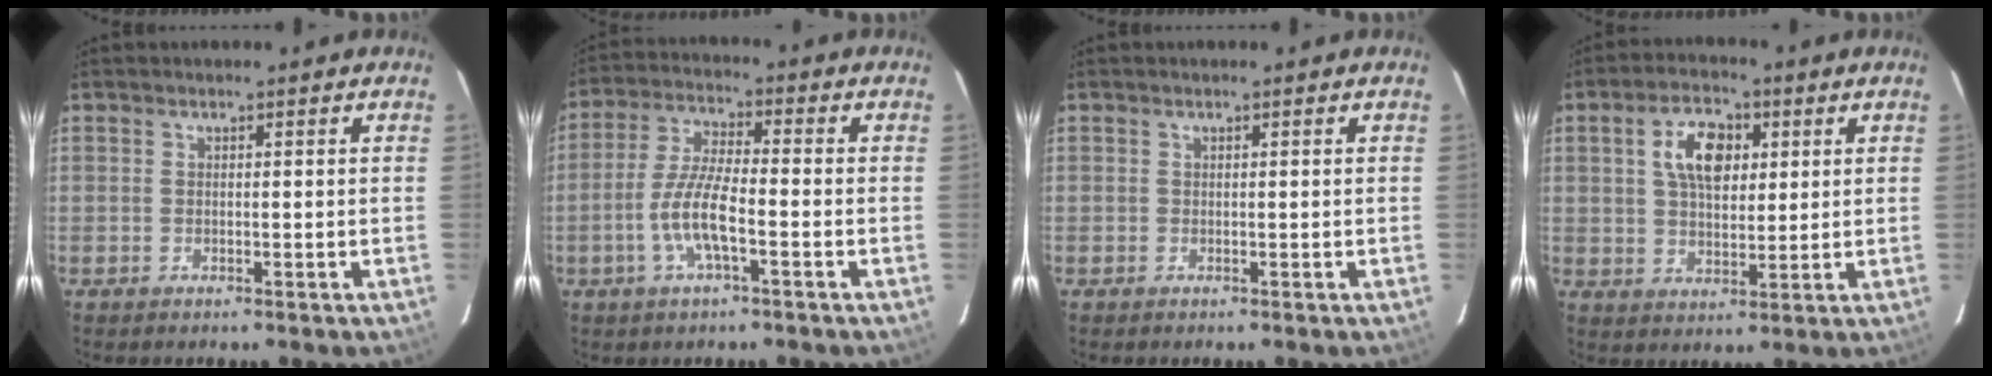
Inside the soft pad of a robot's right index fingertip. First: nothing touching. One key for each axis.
{"total": 8.7, "fx": -3.2, "fy": 1.8, "fz": 7.9, "tx": -0.165, "ty": 0.001, "tz": -0.063}
{"total": 0.0}
{"total": 8.8, "fx": 2.7, "fy": 5.0, "fz": 6.7, "tx": -0.118, "ty": 0.021, "tz": 0.050}